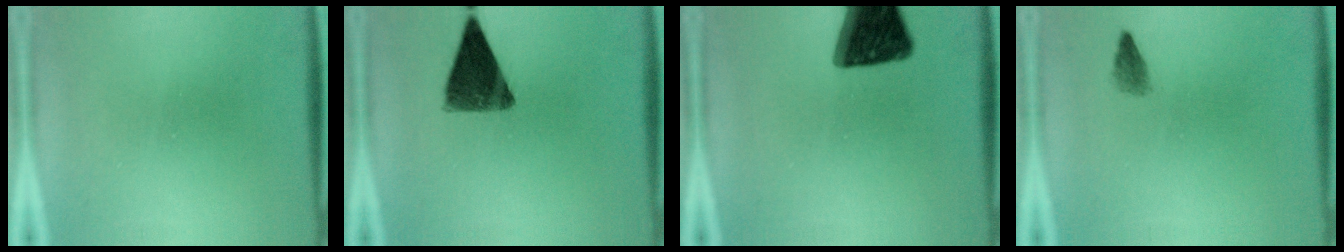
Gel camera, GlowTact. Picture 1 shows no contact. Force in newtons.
{"total": 10.3}
{"total": 14.4}
{"total": 1.5}